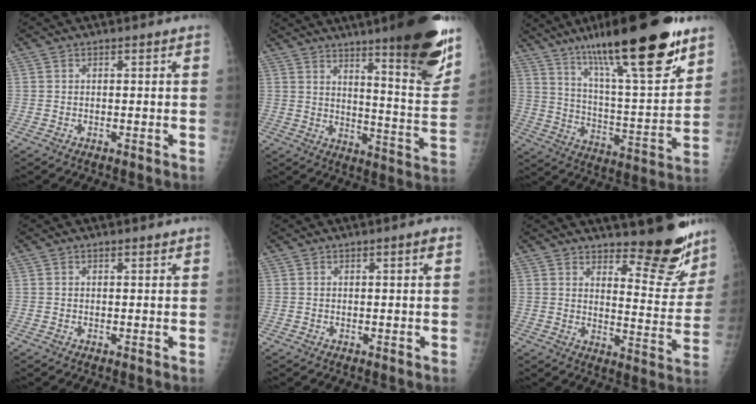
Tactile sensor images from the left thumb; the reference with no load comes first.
{"total": 22.5, "force": [14.6, 3.0, 16.8], "torque": [-0.208, -0.081, 0.207]}
{"total": 27.0, "force": [17.3, 5.7, 19.9], "torque": [-0.305, -0.061, 0.283]}
{"total": 1.0, "force": [0.8, 0.3, 0.4], "torque": [-0.006, -0.004, 0.012]}
{"total": 1.5, "force": [0.8, 0.1, 1.2], "torque": [-0.020, -0.002, 0.011]}
{"total": 14.4, "force": [12.1, 4.1, 6.8], "torque": [-0.048, -0.116, 0.159]}